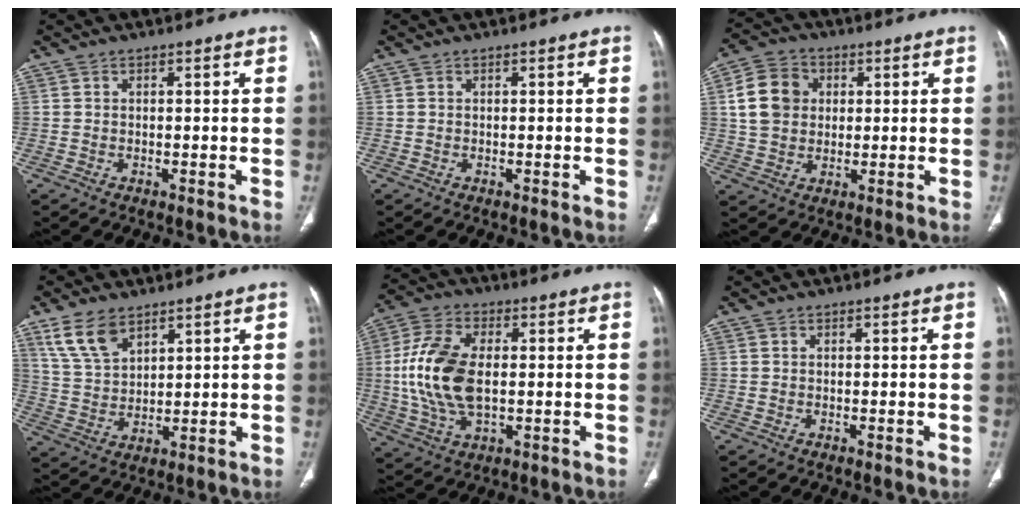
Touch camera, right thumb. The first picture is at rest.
{"total": 0.0}
{"total": 10.1, "force": [2.1, 8.3, 5.4], "torque": [-0.081, 0.007, 0.034]}
{"total": 8.3, "force": [5.4, 4.3, 4.6], "torque": [-0.077, -0.021, 0.116]}
{"total": 14.7, "force": [0.3, 8.2, 12.2], "torque": [-0.256, 0.005, 0.006]}
{"total": 0.0}